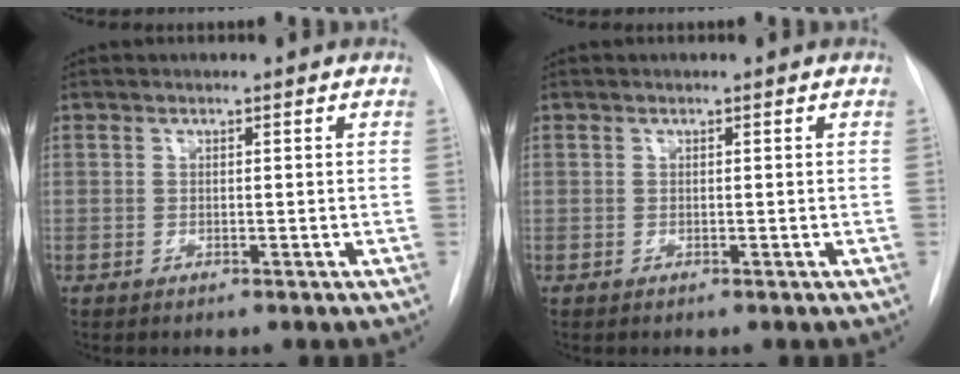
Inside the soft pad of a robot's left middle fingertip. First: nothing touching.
{"total": 0.0}